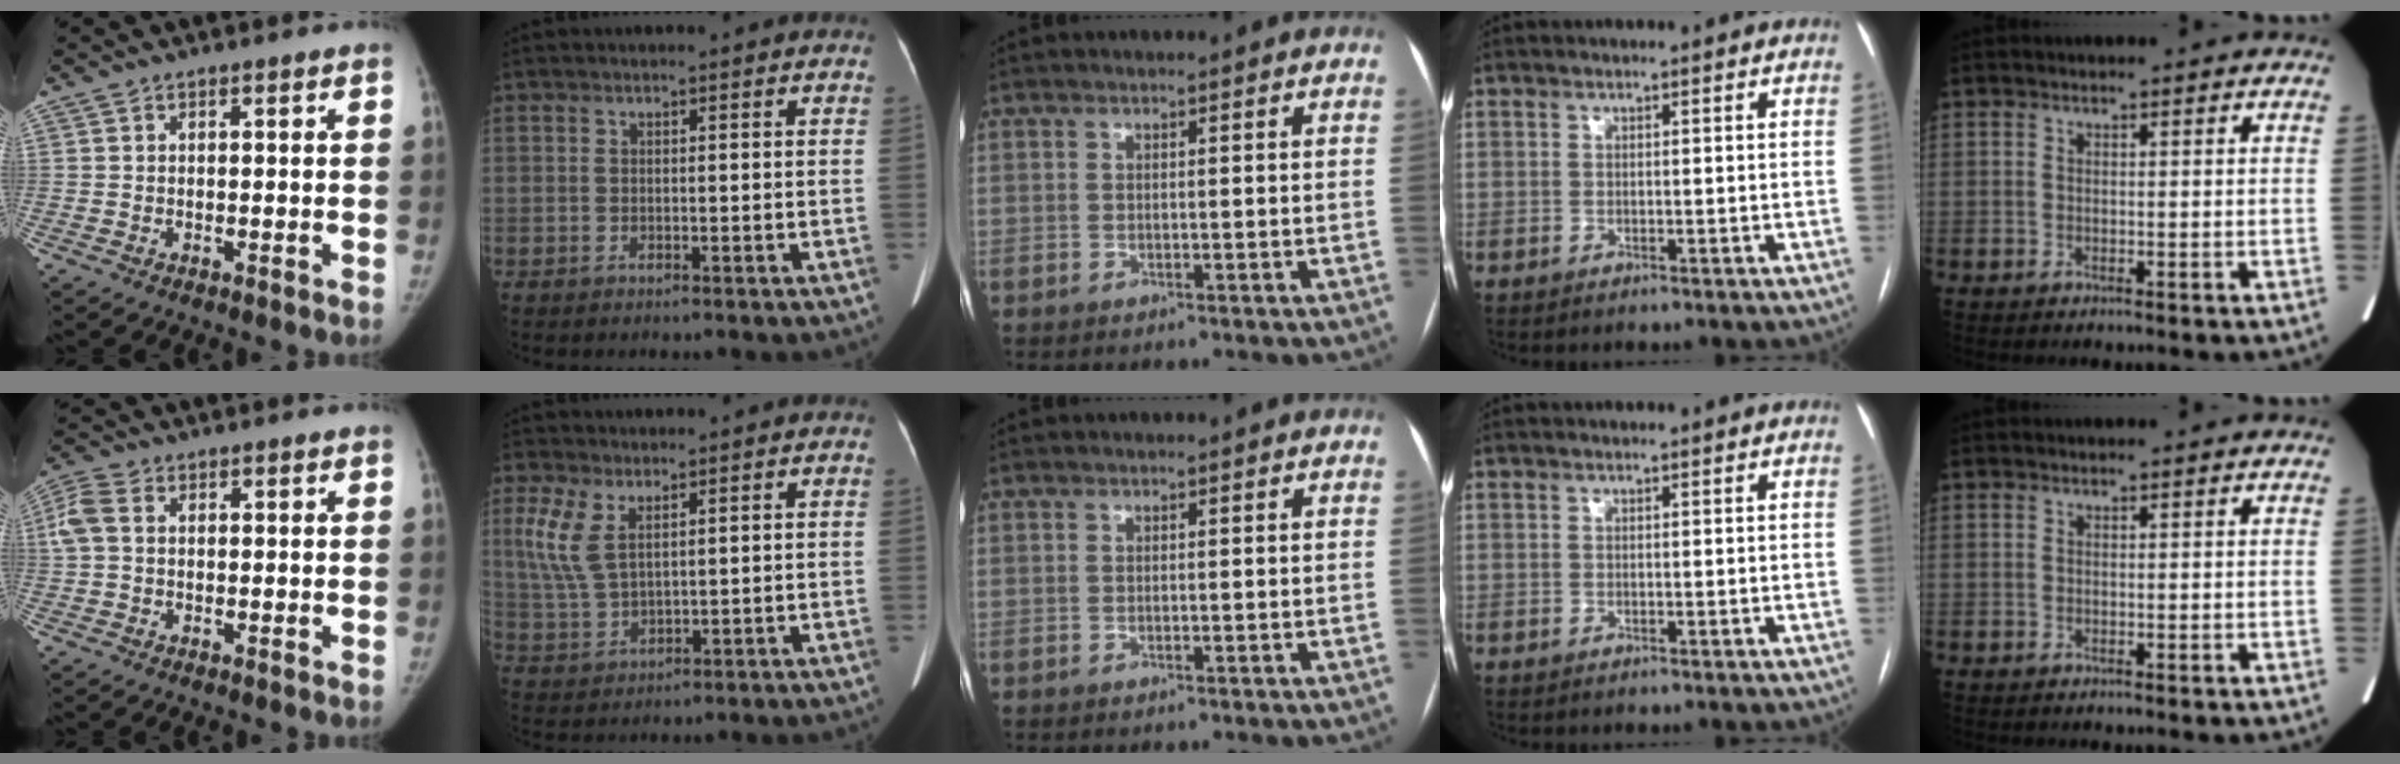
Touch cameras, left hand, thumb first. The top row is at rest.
{"thumb": {"total": 4.6, "force": [0.9, 3.1, 3.3], "torque": [-0.096, 0.017, 0.016]}, "index": {"total": 5.8, "force": [2.5, 2.5, 4.6], "torque": [-0.127, 0.006, 0.065]}}